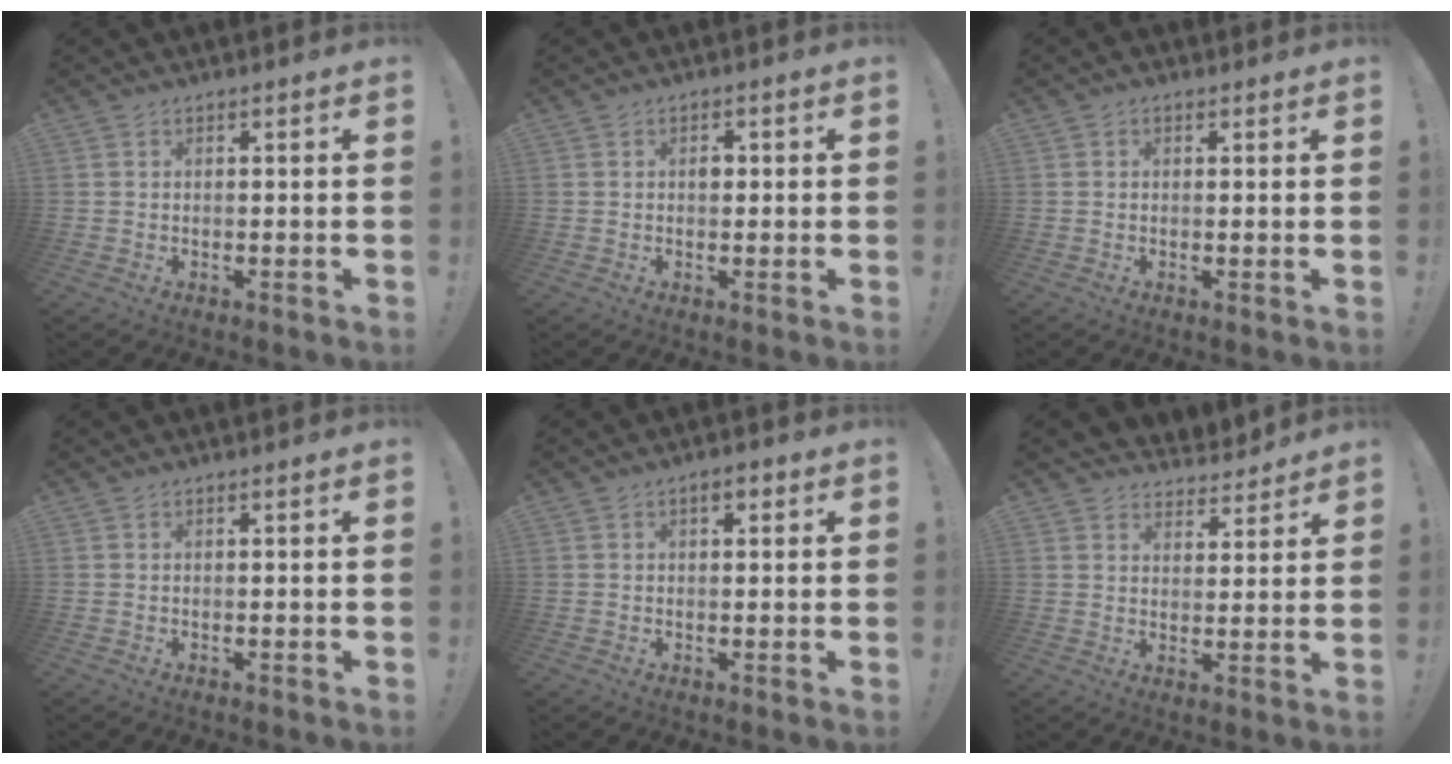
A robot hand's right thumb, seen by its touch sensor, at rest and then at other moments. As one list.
[{"total": 2.0, "force": [0.2, 1.4, 1.4], "torque": [-0.015, 0.002, -0.002]}, {"total": 0.9, "force": [0.2, 0.7, 0.6], "torque": [-0.005, -0.001, 0.004]}, {"total": 0.0}, {"total": 2.8, "force": [1.2, 1.4, 2.0], "torque": [-0.023, -0.001, 0.017]}, {"total": 4.8, "force": [4.0, 2.6, 0.3], "torque": [0.004, -0.040, 0.073]}]